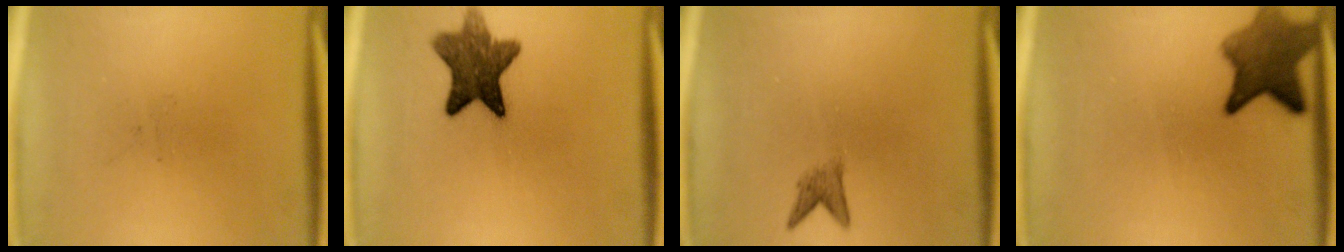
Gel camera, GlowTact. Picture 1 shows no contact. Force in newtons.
{"total": 9.5}
{"total": 1.8}
{"total": 7.5}